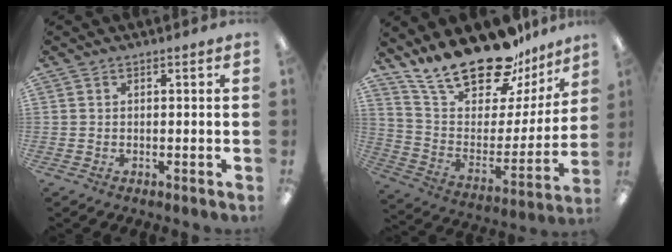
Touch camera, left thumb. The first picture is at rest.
{"total": 23.1, "force": [19.0, 8.6, 9.9], "torque": [-0.171, -0.136, 0.333]}